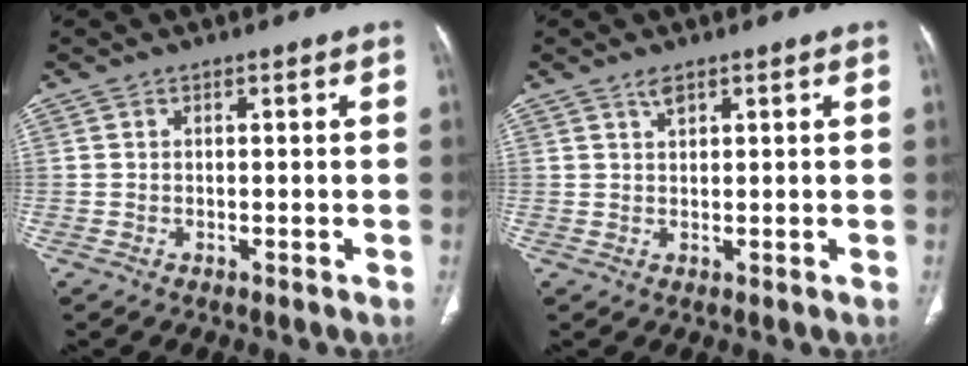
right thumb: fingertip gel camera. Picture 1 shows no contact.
{"total": 1.6, "force": [1.2, 0.6, 1.0], "torque": [-0.010, -0.002, 0.023]}